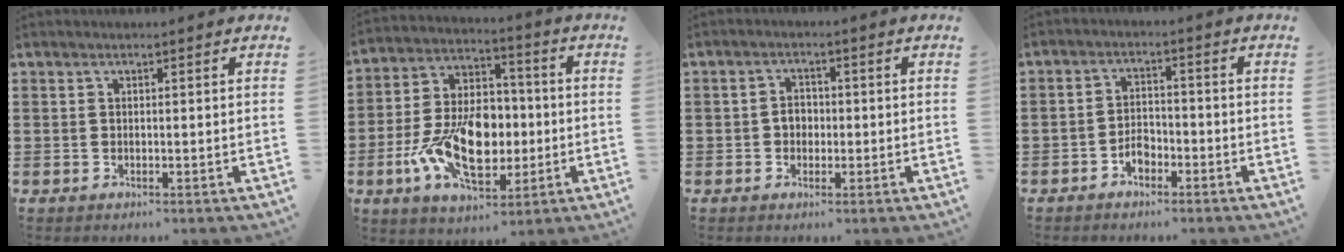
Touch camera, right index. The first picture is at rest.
{"total": 13.3, "force": [-3.0, 8.1, 10.2], "torque": [-0.218, 0.003, -0.052]}
{"total": 2.4, "force": [-0.4, 2.0, 1.3], "torque": [-0.029, 0.006, -0.010]}
{"total": 3.0, "force": [-2.0, 1.9, 1.3], "torque": [-0.026, 0.007, -0.040]}